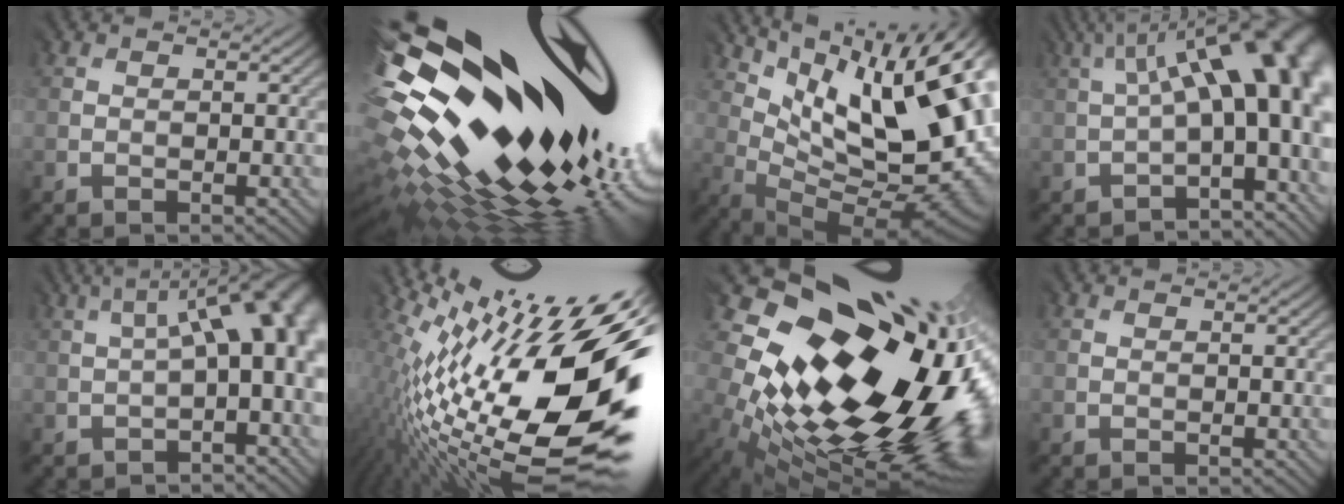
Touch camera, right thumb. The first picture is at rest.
{"total": 20.0, "force": [3.9, 9.7, 17.0], "torque": [-0.315, 0.009, 0.070]}
{"total": 17.1, "force": [6.7, 5.6, 14.7], "torque": [-0.229, 0.021, 0.127]}
{"total": 13.8, "force": [0.8, 5.2, 12.8], "torque": [-0.165, 0.019, 0.022]}
{"total": 9.2, "force": [-0.5, 3.2, 8.6], "torque": [-0.108, 0.012, -0.002]}
{"total": 19.0, "force": [4.1, 5.6, 17.7], "torque": [-0.298, -0.006, 0.077]}
{"total": 18.9, "force": [2.4, 12.0, 14.4], "torque": [-0.238, -0.023, 0.056]}
{"total": 0.0}